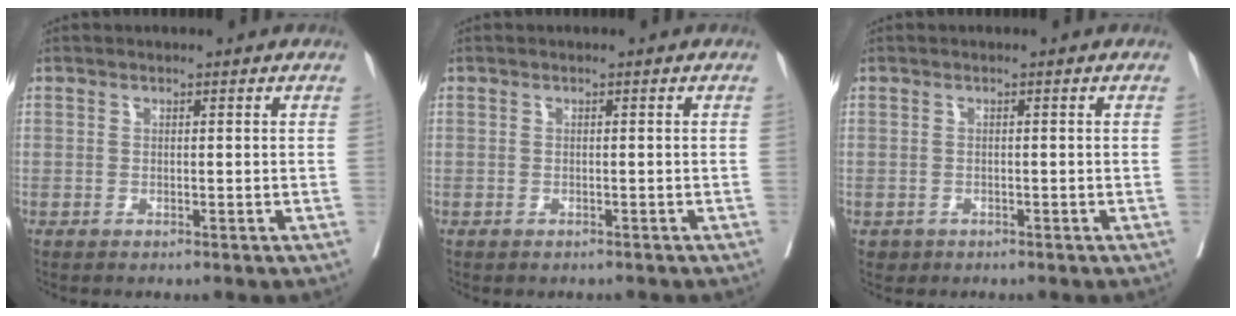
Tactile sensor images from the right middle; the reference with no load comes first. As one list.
[{"total": 0.9, "force": [-0.6, 0.6, 0.0], "torque": [-0.003, 0.004, -0.010]}, {"total": 1.2, "force": [-0.7, 0.9, 0.1], "torque": [-0.010, 0.001, -0.007]}]